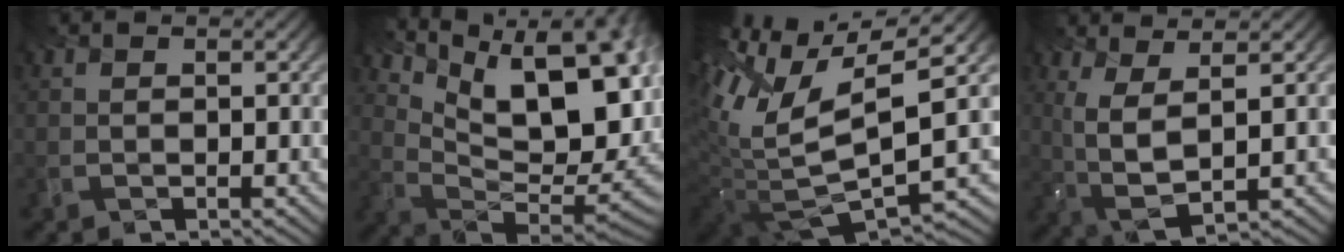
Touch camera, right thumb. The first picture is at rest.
{"total": 13.9, "force": [4.2, 7.5, 11.0], "torque": [-0.183, 0.003, 0.107]}
{"total": 12.8, "force": [1.2, 5.8, 11.3], "torque": [-0.269, -0.023, 0.064]}
{"total": 6.4, "force": [0.6, 2.4, 5.9], "torque": [-0.183, -0.013, 0.046]}